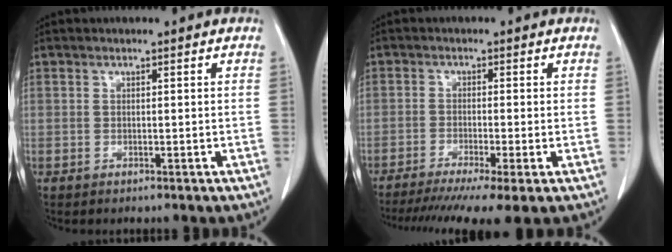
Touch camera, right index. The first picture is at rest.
{"total": 11.0, "force": [-8.1, 0.0, 7.4], "torque": [-0.113, -0.024, -0.127]}